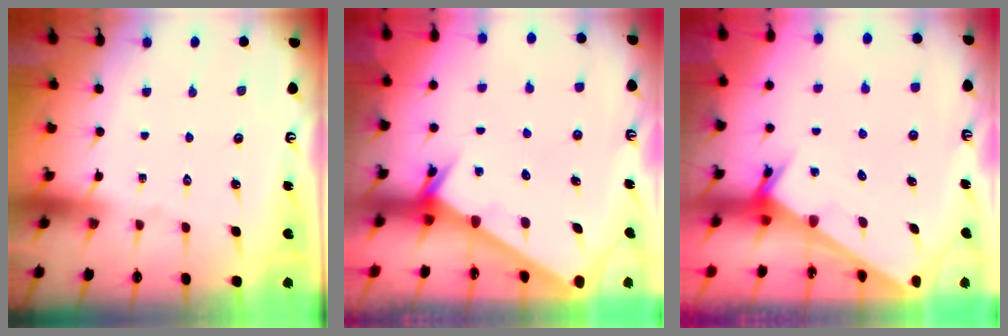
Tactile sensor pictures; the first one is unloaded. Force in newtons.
{"total": 2.6, "press": 2.6, "slide": 0.1}
{"total": 2.5, "press": 2.5, "slide": 0.1}